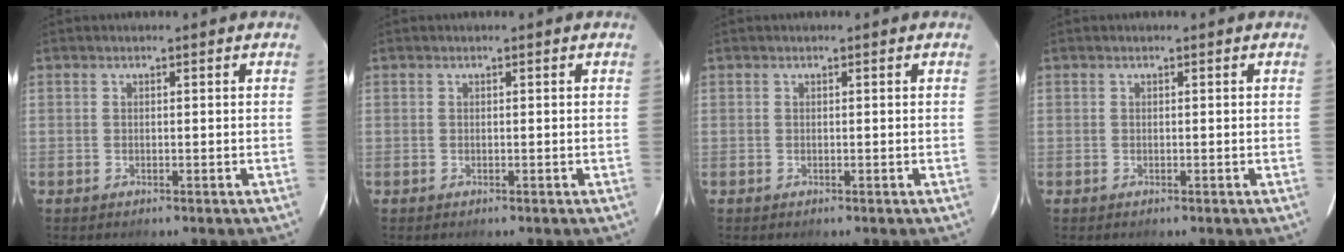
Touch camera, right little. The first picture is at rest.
{"total": 0.0}
{"total": 0.0}
{"total": 0.0}